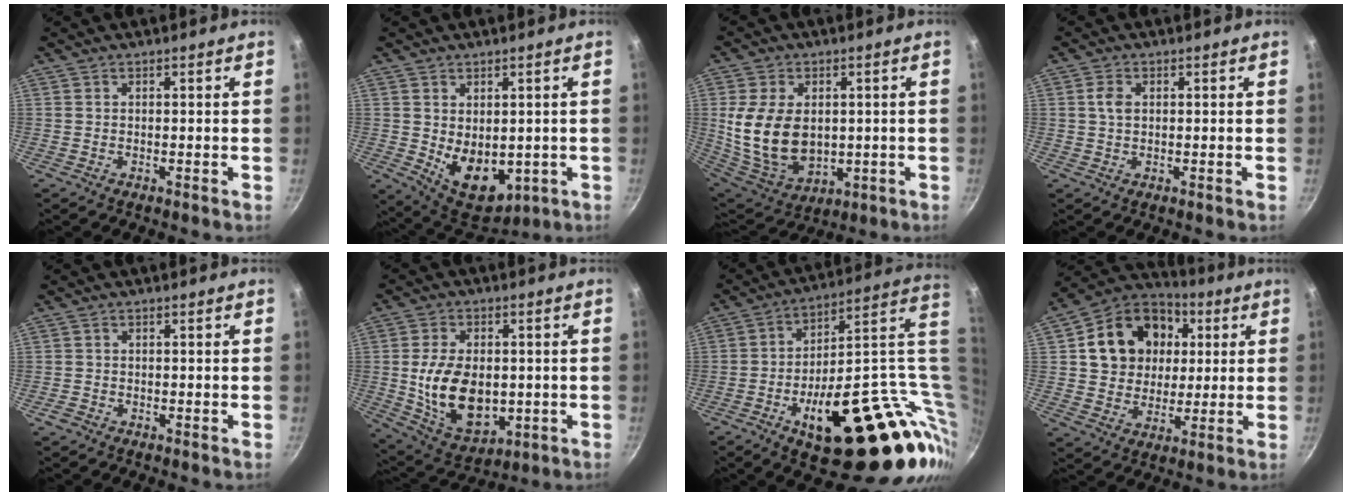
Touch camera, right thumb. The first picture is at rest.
{"total": 11.0, "force": [-0.8, 7.4, 8.0], "torque": [-0.094, -0.021, 0.014]}
{"total": 16.5, "force": [0.6, 11.4, 12.0], "torque": [-0.216, -0.020, 0.034]}
{"total": 3.6, "force": [0.6, 2.4, 2.6], "torque": [-0.044, 0.002, 0.008]}
{"total": 1.5, "force": [-0.9, 1.1, 0.4], "torque": [-0.008, 0.004, -0.016]}
{"total": 15.9, "force": [-0.8, 10.4, 12.0], "torque": [-0.184, -0.010, 0.004]}
{"total": 32.9, "force": [1.3, 15.1, 29.2], "torque": [-0.372, 0.003, 0.044]}
{"total": 18.1, "force": [4.1, 14.9, 9.5], "torque": [-0.141, 0.017, 0.066]}